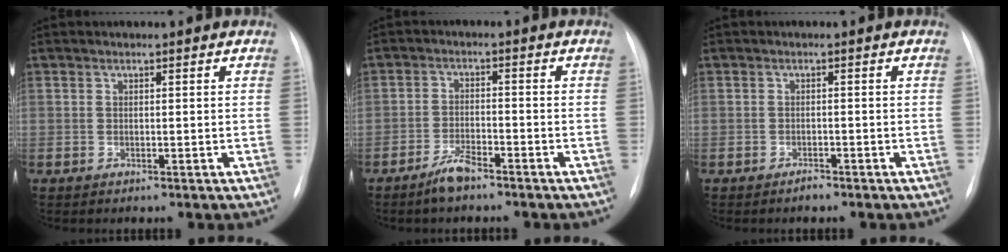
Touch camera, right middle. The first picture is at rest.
{"total": 3.7, "force": [-3.0, 0.8, 2.1], "torque": [-0.045, -0.001, -0.056]}
{"total": 1.0, "force": [-0.9, 0.3, 0.3], "torque": [-0.007, 0.000, -0.013]}